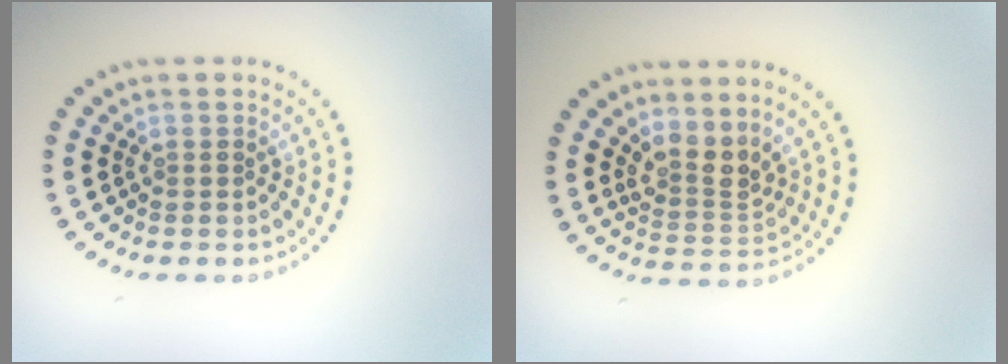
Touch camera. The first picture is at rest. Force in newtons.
{"total": 2.8, "press": 2.0, "slide": 1.9}